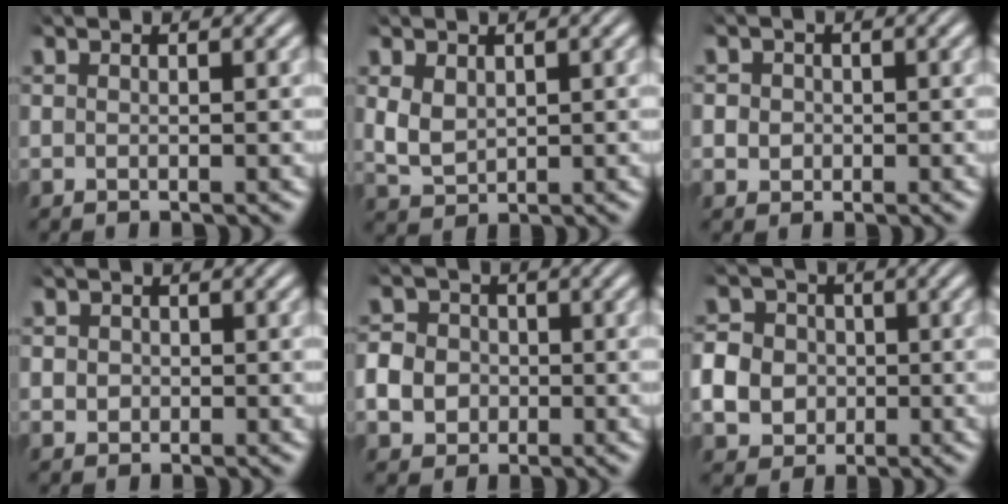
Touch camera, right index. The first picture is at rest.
{"total": 3.4, "force": [0.3, 3.0, 1.7], "torque": [-0.057, -0.019, 0.021]}
{"total": 2.4, "force": [-0.2, 2.3, 0.6], "torque": [-0.021, -0.008, -0.002]}
{"total": 1.6, "force": [-0.1, 1.5, 0.4], "torque": [-0.016, -0.009, 0.001]}
{"total": 6.2, "force": [-0.8, 5.8, 2.2], "torque": [-0.049, -0.017, -0.014]}
{"total": 8.4, "force": [-0.7, 7.7, 3.2], "torque": [-0.075, -0.023, -0.015]}